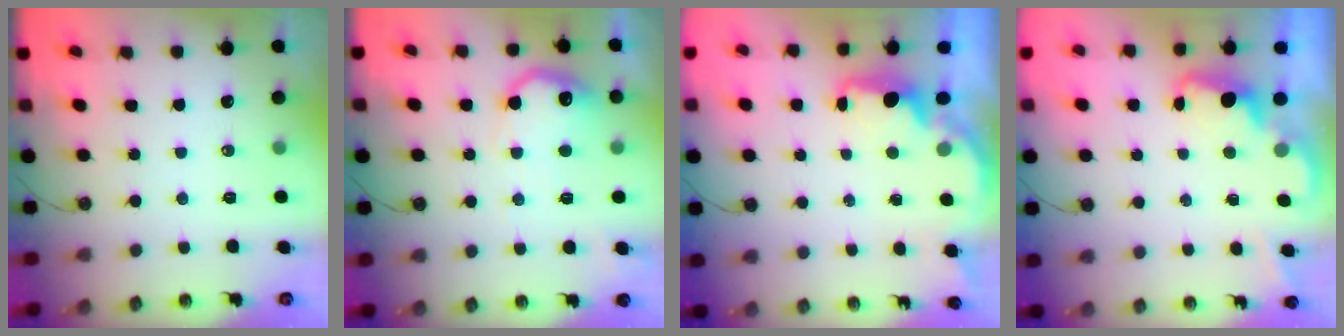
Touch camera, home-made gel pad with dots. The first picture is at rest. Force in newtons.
{"total": 13.5, "press": 13.5, "slide": 0.8}
{"total": 2.1, "press": 2.0, "slide": 0.6}
{"total": 2.0, "press": 1.9, "slide": 0.5}